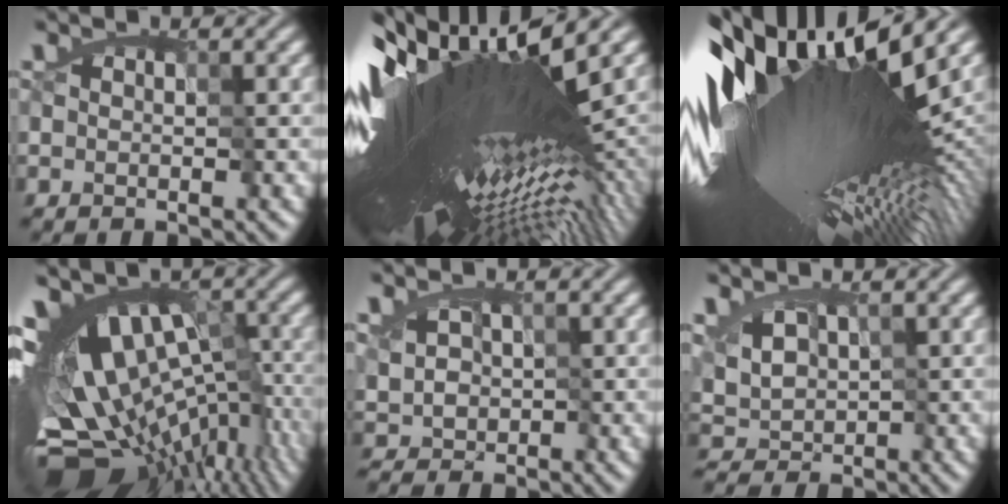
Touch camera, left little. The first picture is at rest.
{"total": 18.3, "force": [1.6, 3.3, 17.9], "torque": [-0.308, -0.034, 0.060]}
{"total": 19.0, "force": [3.5, 3.6, 18.3], "torque": [-0.320, -0.027, 0.093]}
{"total": 15.6, "force": [-5.4, 8.8, 11.7], "torque": [-0.136, 0.007, -0.055]}
{"total": 1.4, "force": [-0.4, 1.4, 0.3], "torque": [-0.022, 0.000, 0.012]}
{"total": 1.4, "force": [0.3, 1.3, 0.3], "torque": [-0.020, -0.003, 0.019]}